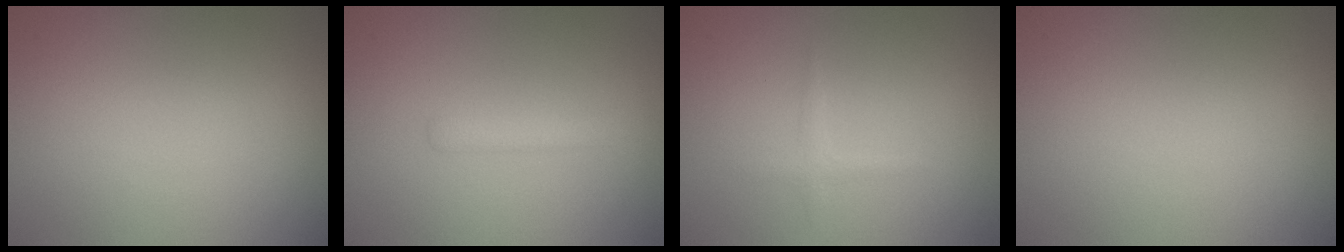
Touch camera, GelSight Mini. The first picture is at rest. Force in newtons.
{"total": 1.8, "press": 1.8, "slide": 0.1}
{"total": 0.9, "press": 0.9, "slide": 0.0}
{"total": 0.0}